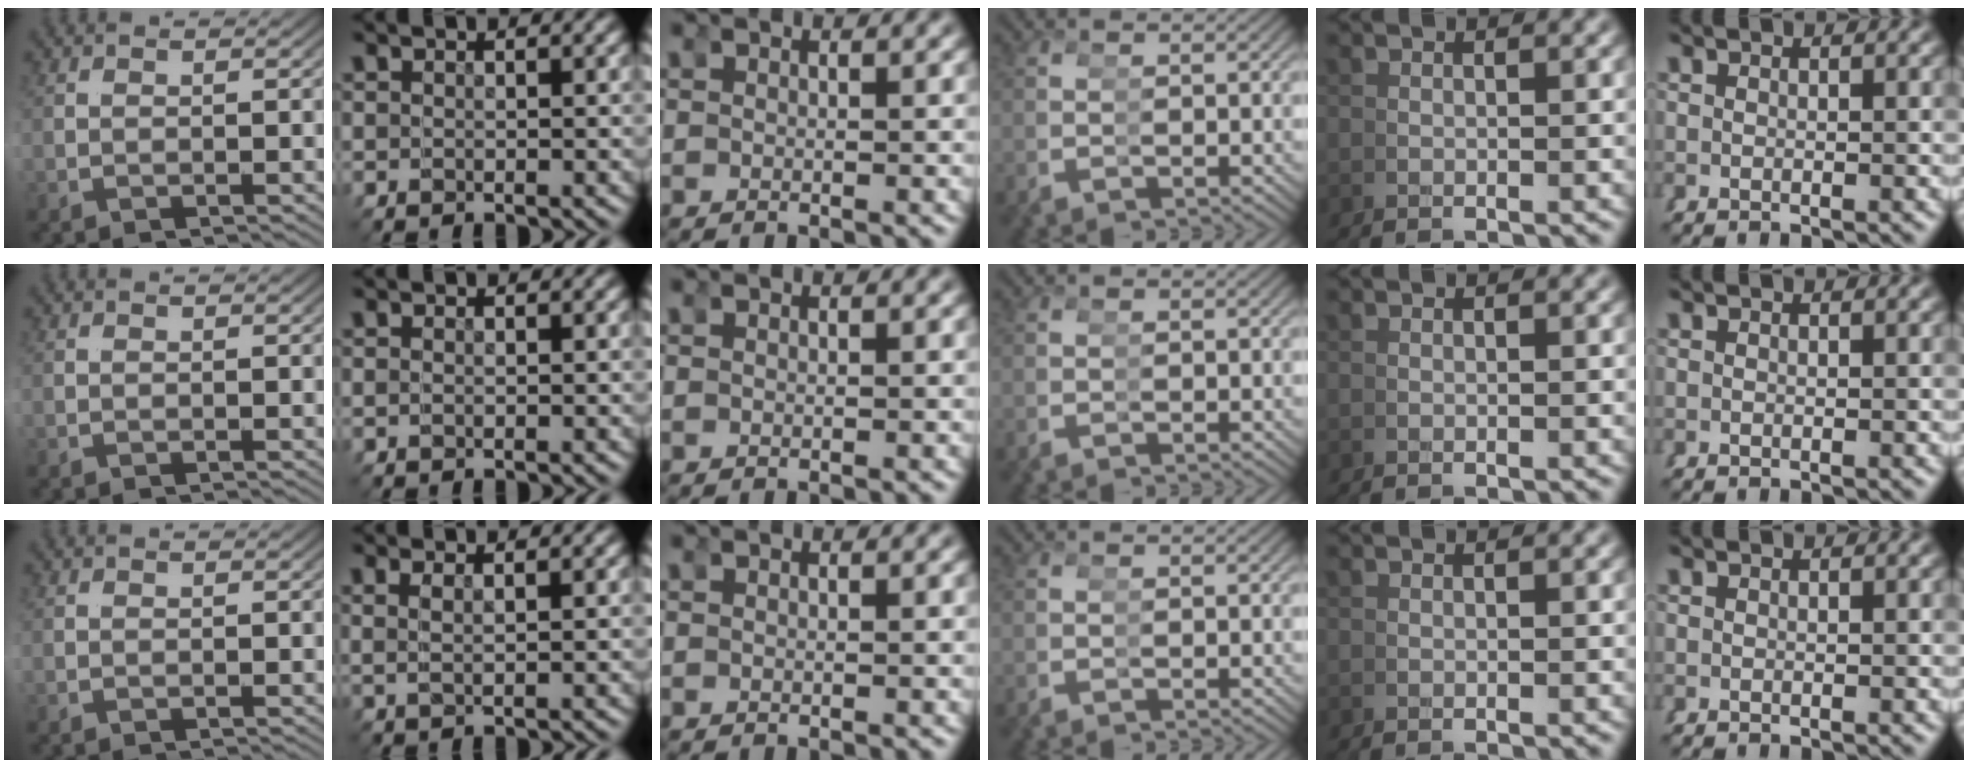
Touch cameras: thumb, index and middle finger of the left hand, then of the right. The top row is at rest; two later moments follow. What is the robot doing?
{"motion": "grasp_and_lifting", "object": "hoodie"}